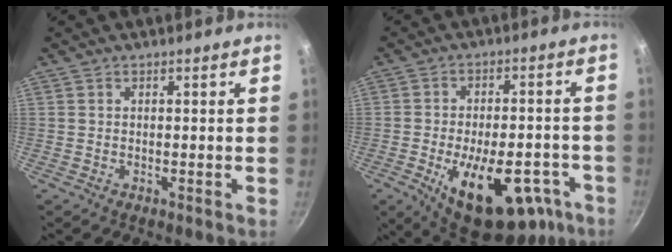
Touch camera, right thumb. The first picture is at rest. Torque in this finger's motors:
{"motor_torque": [2.52, 2.41, 1.80, -0.54, 0.51]}